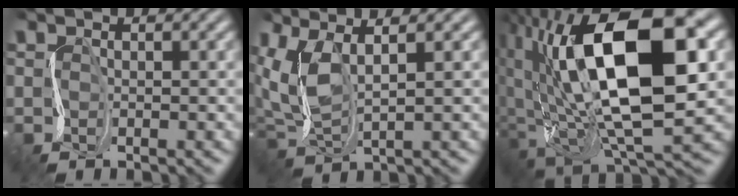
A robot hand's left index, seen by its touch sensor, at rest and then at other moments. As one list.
[{"total": 3.1, "force": [2.5, 0.7, 1.7], "torque": [-0.083, 0.013, 0.060]}, {"total": 14.2, "force": [2.6, 7.0, 12.1], "torque": [-0.241, 0.002, 0.043]}]